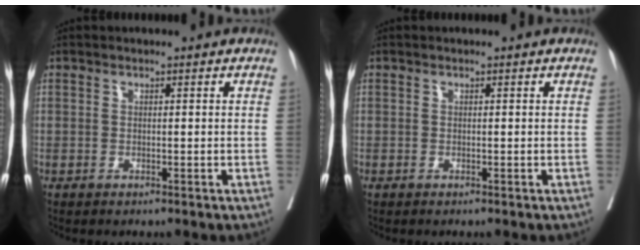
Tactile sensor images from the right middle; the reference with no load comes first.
{"total": 0.0}